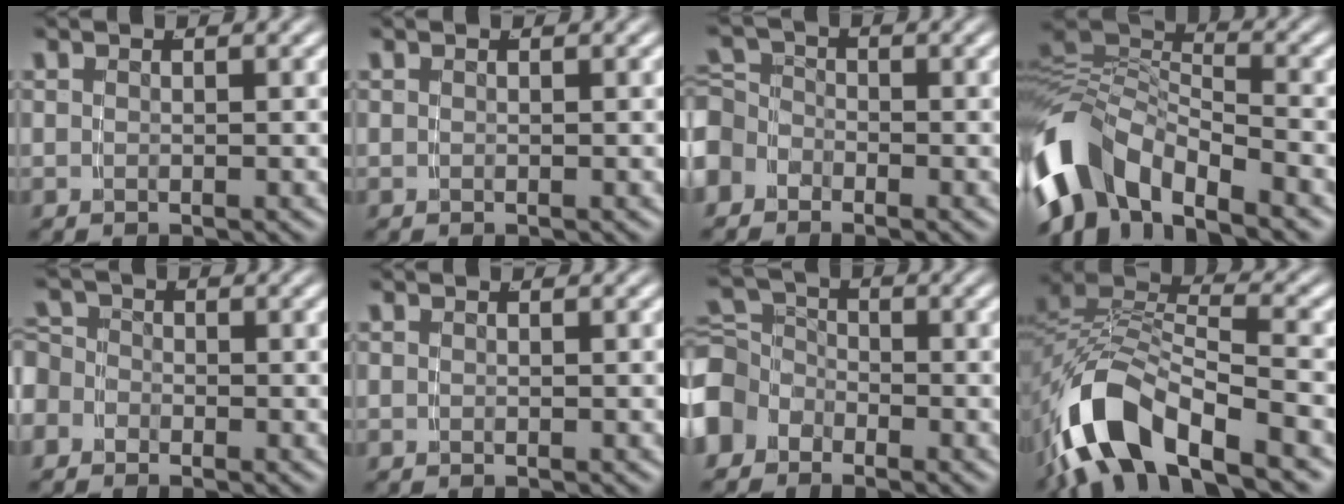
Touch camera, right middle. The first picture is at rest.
{"total": 0.0}
{"total": 4.3, "force": [-1.9, 3.6, 1.4], "torque": [-0.033, -0.019, -0.030]}
{"total": 9.7, "force": [-3.8, 6.4, 6.2], "torque": [-0.144, -0.031, -0.061]}
{"total": 3.3, "force": [-1.5, 2.8, 0.8], "torque": [-0.019, -0.014, -0.028]}
{"total": 0.0}
{"total": 5.6, "force": [-2.2, 4.7, 2.0], "torque": [-0.054, -0.024, -0.035]}
{"total": 9.2, "force": [-4.3, 4.6, 6.7], "torque": [-0.148, -0.019, -0.066]}